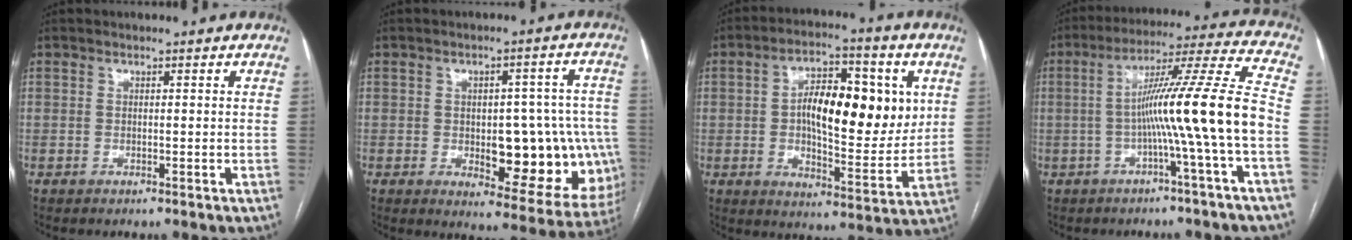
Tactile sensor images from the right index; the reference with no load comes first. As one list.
[{"total": 16.7, "force": [-2.8, 7.2, 14.8], "torque": [-0.129, 0.024, -0.010]}, {"total": 16.0, "force": [2.6, 6.4, 14.5], "torque": [-0.220, 0.018, 0.043]}, {"total": 14.0, "force": [-2.9, -2.4, 13.5], "torque": [-0.215, 0.019, -0.053]}]